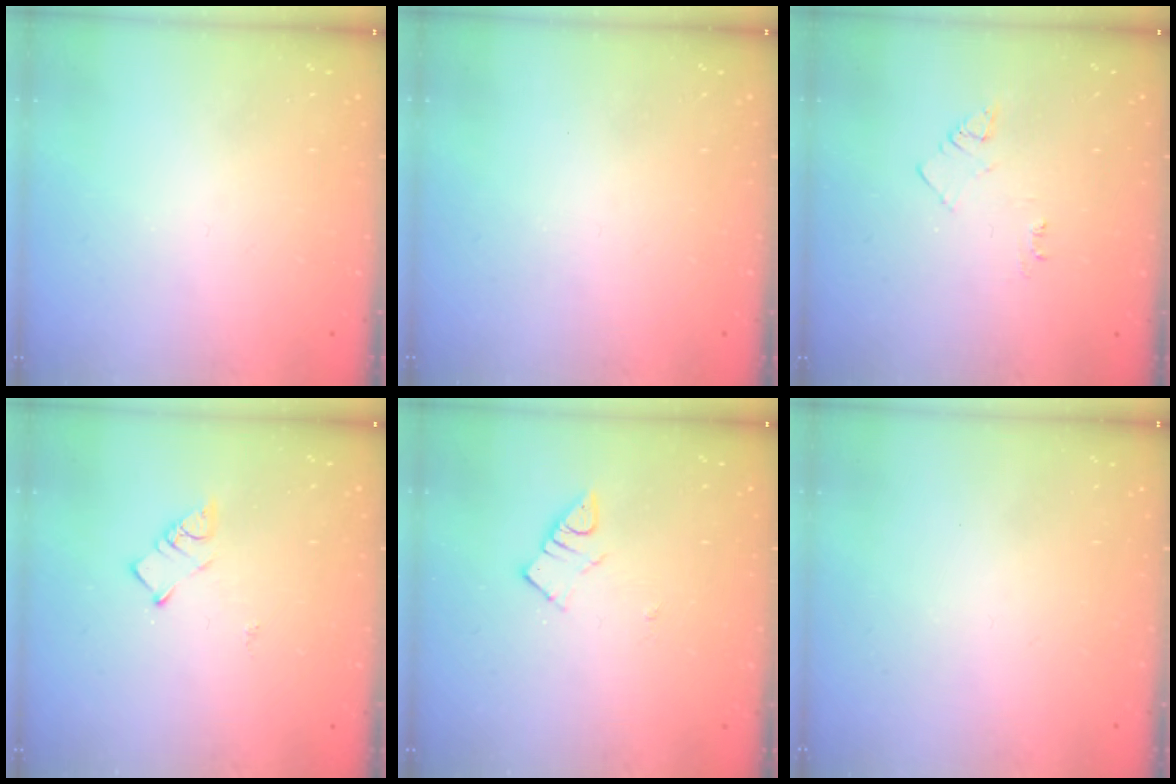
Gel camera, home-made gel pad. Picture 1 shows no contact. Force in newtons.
{"total": 0.0}
{"total": 3.8, "press": 3.8, "slide": 0.5}
{"total": 4.3, "press": 4.3, "slide": 0.1}
{"total": 2.8, "press": 2.7, "slide": 0.3}
{"total": 1.7, "press": 1.6, "slide": 0.1}